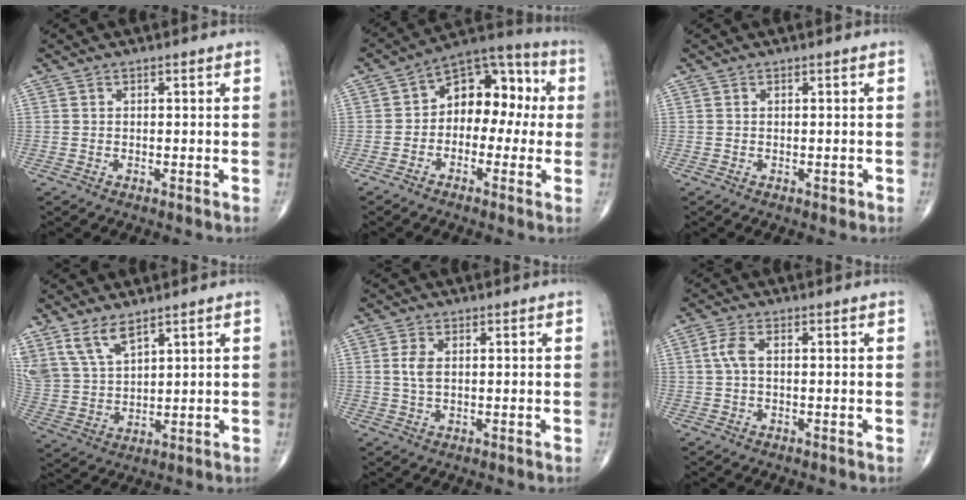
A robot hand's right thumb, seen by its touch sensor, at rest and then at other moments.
{"total": 12.3, "force": [0.0, 8.3, 9.0], "torque": [-0.082, 0.047, -0.018]}
{"total": 0.5, "force": [-0.2, 0.3, 0.3], "torque": [0.000, 0.001, -0.003]}
{"total": 9.1, "force": [6.3, 3.9, 5.2], "torque": [-0.100, -0.022, 0.144]}
{"total": 3.1, "force": [0.5, 1.6, 2.6], "torque": [-0.059, 0.001, 0.012]}
{"total": 3.0, "force": [0.3, 1.2, 2.7], "torque": [-0.073, 0.007, 0.004]}